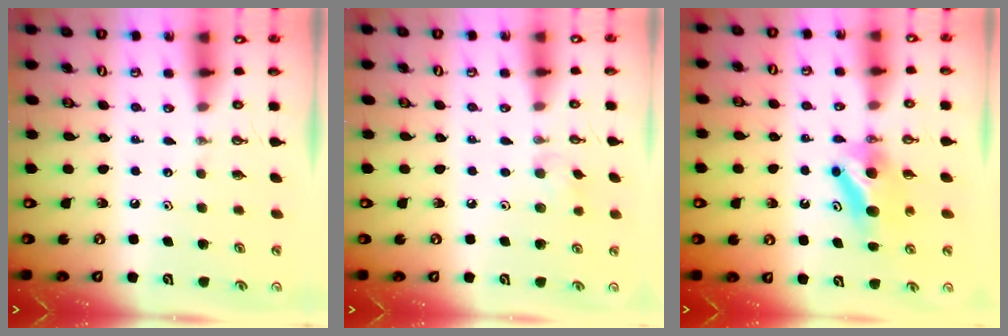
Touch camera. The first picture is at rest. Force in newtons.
{"total": 5.5, "press": 5.5, "slide": 1.0}
{"total": 7.4, "press": 7.2, "slide": 1.8}